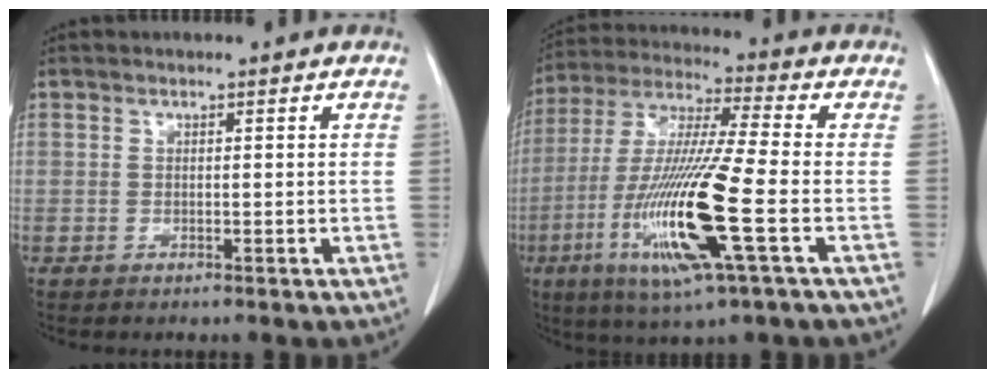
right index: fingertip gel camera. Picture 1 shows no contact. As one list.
[{"total": 17.8, "force": [-5.3, 0.3, 17.0], "torque": [-0.353, -0.022, -0.102]}]